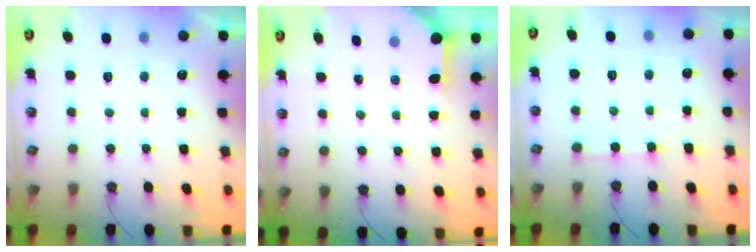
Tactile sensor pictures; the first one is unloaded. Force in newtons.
{"total": 3.8, "press": 3.8, "slide": 0.5}
{"total": 2.6, "press": 2.6, "slide": 0.3}